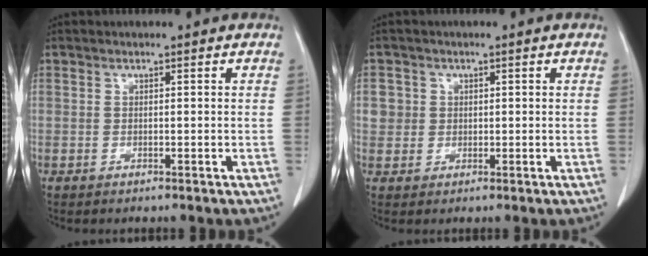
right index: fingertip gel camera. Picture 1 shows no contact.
{"total": 2.9, "force": [0.7, 2.8, 0.1], "torque": [0.017, 0.008, 0.013]}